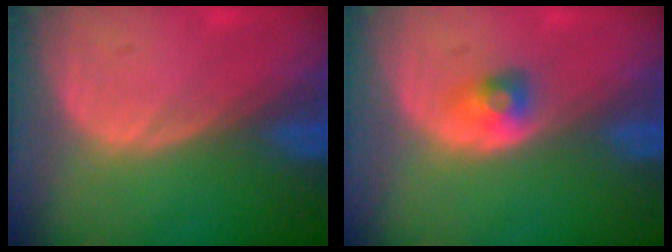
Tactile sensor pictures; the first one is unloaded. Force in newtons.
{"total": 2.6, "press": 2.4, "slide": 1.2}